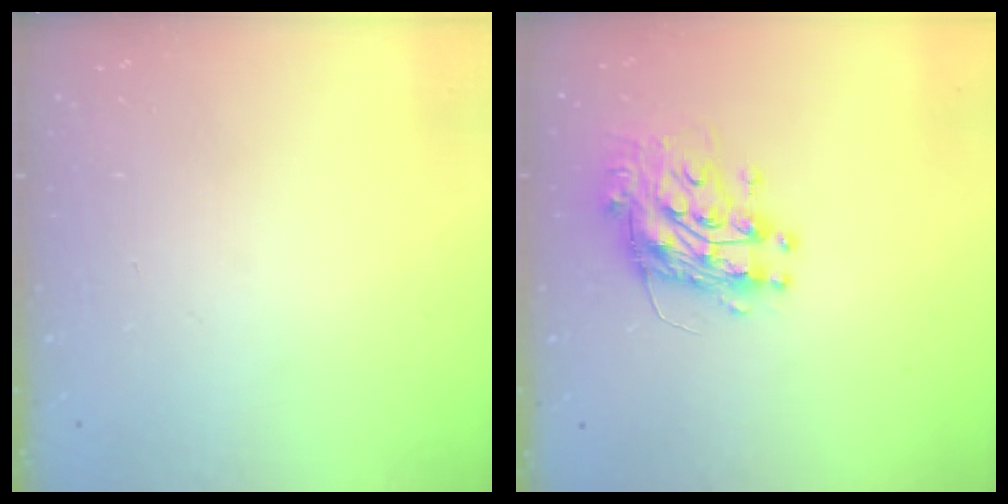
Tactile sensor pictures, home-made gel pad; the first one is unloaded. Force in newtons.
{"total": 12.9, "press": 12.9, "slide": 1.1}